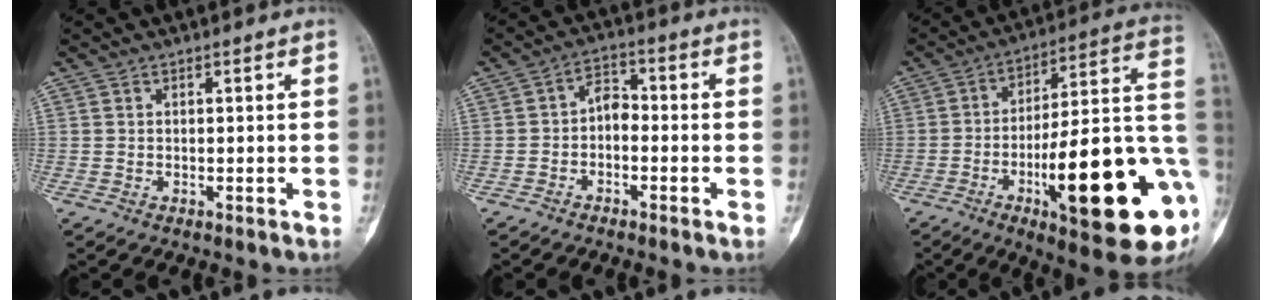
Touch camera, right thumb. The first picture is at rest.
{"total": 4.2, "force": [-1.3, 2.7, 2.9], "torque": [-0.035, 0.026, -0.035]}
{"total": 28.6, "force": [-7.9, 7.1, 26.5], "torque": [-0.337, 0.010, -0.107]}